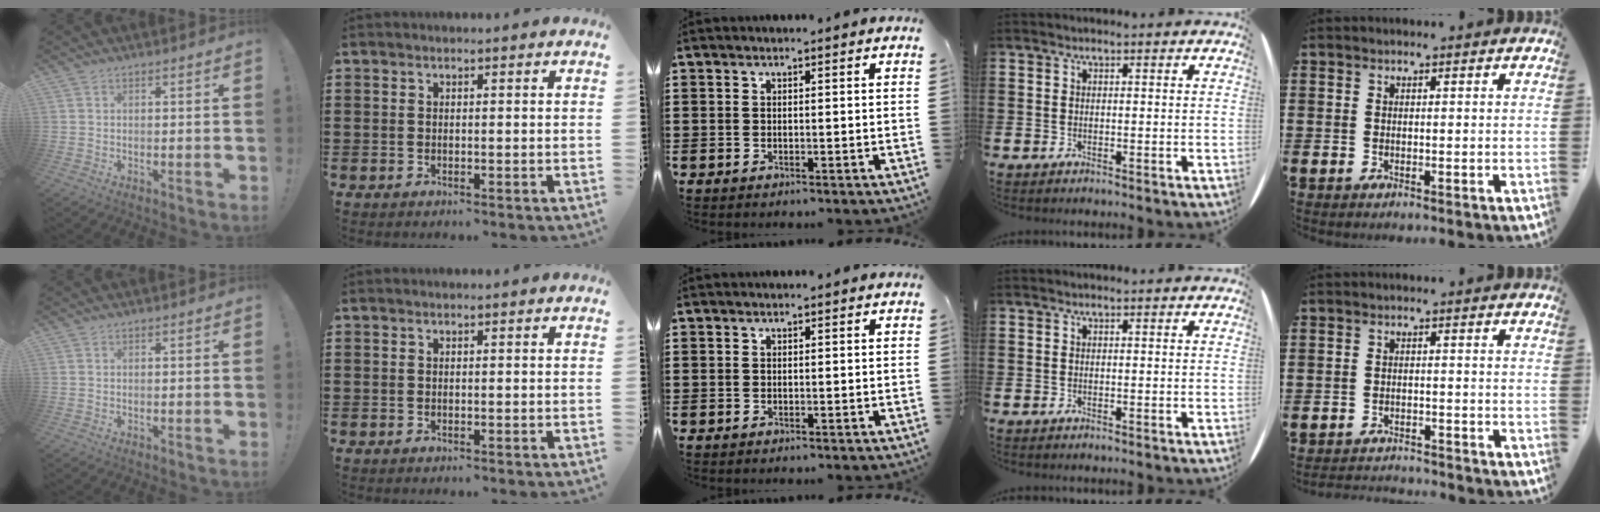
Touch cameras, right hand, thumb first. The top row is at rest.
{"little": {"total": 2.0, "force": [-2.0, 0.0, -0.2], "torque": [-0.003, 0.003, -0.044]}}